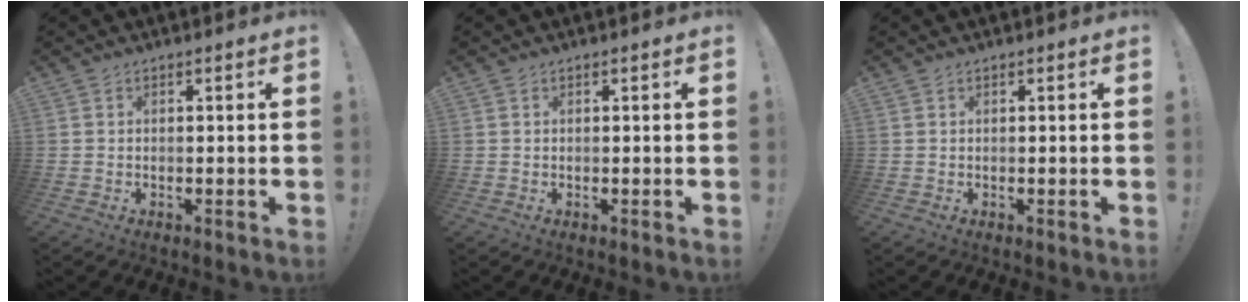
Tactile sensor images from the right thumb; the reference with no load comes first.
{"total": 0.0}
{"total": 0.0}